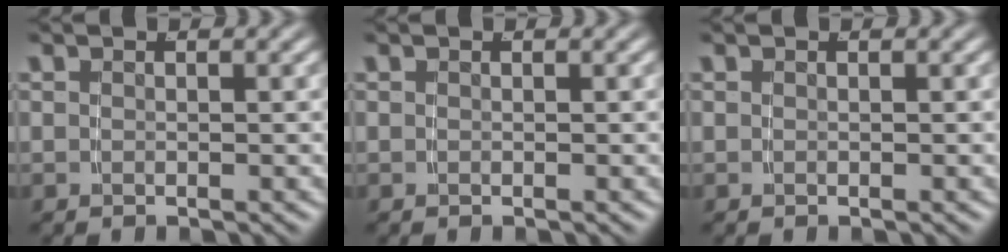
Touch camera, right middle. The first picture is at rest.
{"total": 0.0}
{"total": 0.0}